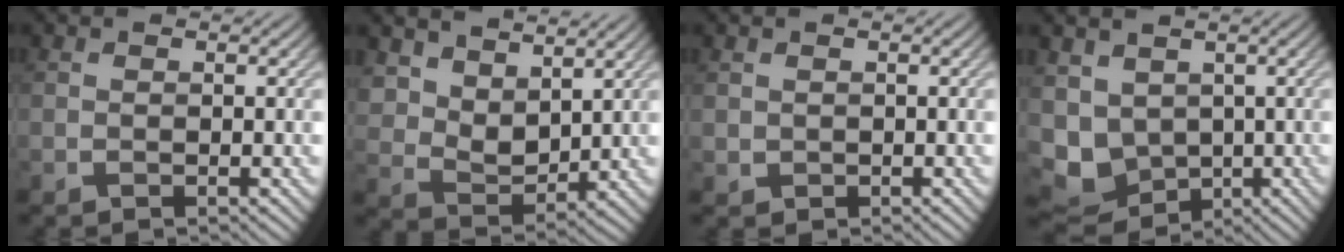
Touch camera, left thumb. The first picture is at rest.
{"total": 7.2, "force": [5.2, 3.7, 3.3], "torque": [-0.092, -0.005, 0.102]}
{"total": 0.9, "force": [0.4, 0.8, 0.2], "torque": [-0.008, -0.004, 0.011]}
{"total": 7.9, "force": [0.5, 6.5, 4.5], "torque": [-0.130, -0.025, 0.019]}